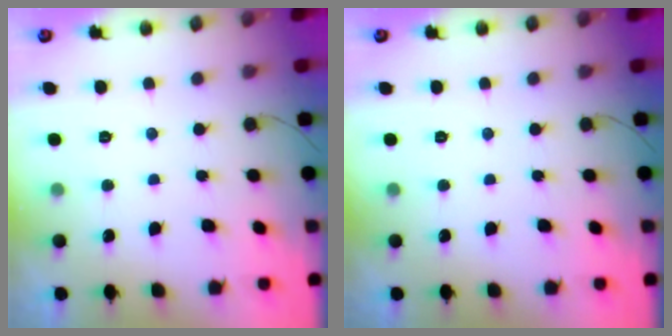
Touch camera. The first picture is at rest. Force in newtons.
{"total": 0.0}